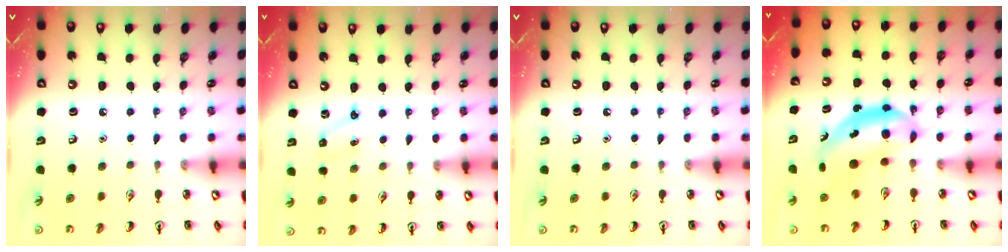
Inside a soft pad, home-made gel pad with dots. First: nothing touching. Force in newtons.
{"total": 2.8, "press": 2.6, "slide": 1.0}
{"total": 0.0}
{"total": 6.3, "press": 6.0, "slide": 1.6}